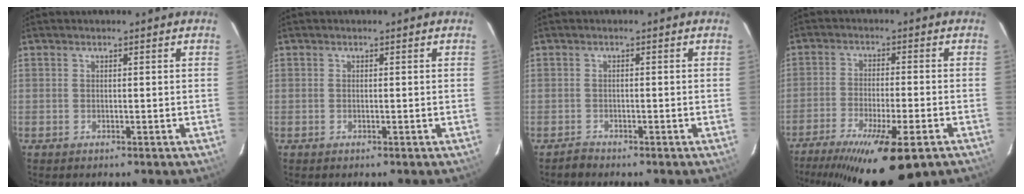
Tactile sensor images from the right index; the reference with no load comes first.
{"total": 0.0}
{"total": 1.4, "force": [-1.2, 0.6, -0.3], "torque": [0.001, 0.006, -0.024]}
{"total": 19.2, "force": [-13.5, 3.8, 13.1], "torque": [-0.250, -0.065, -0.211]}